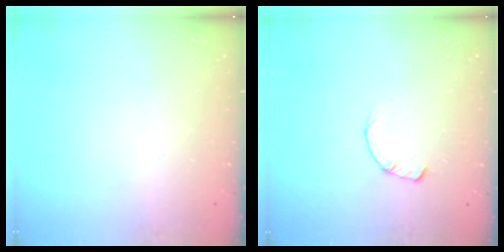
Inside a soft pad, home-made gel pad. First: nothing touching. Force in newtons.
{"total": 0.8, "press": 0.8, "slide": 0.2}